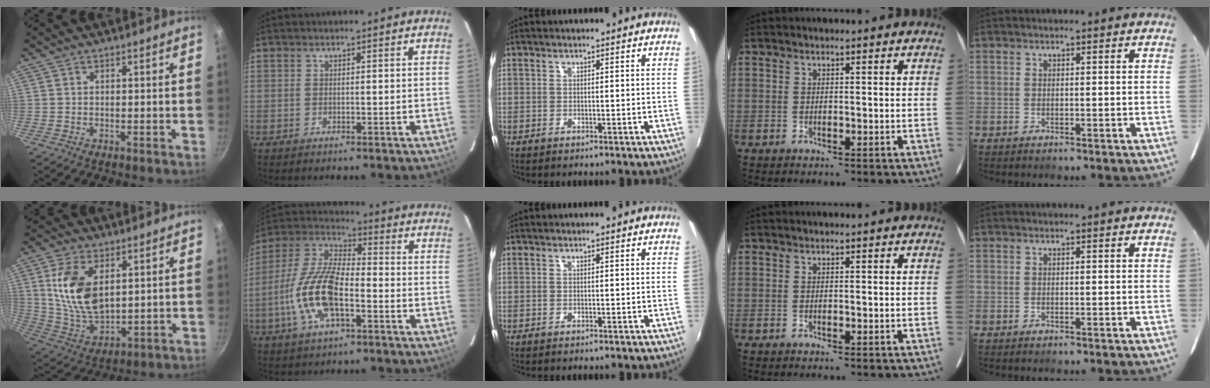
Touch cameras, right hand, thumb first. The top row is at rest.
{"thumb": {"total": 14.3, "force": [3.9, 8.1, 11.1], "torque": [-0.203, -0.026, 0.087]}, "index": {"total": 15.2, "force": [-4.9, 6.2, 13.0], "torque": [-0.275, -0.001, -0.097]}}